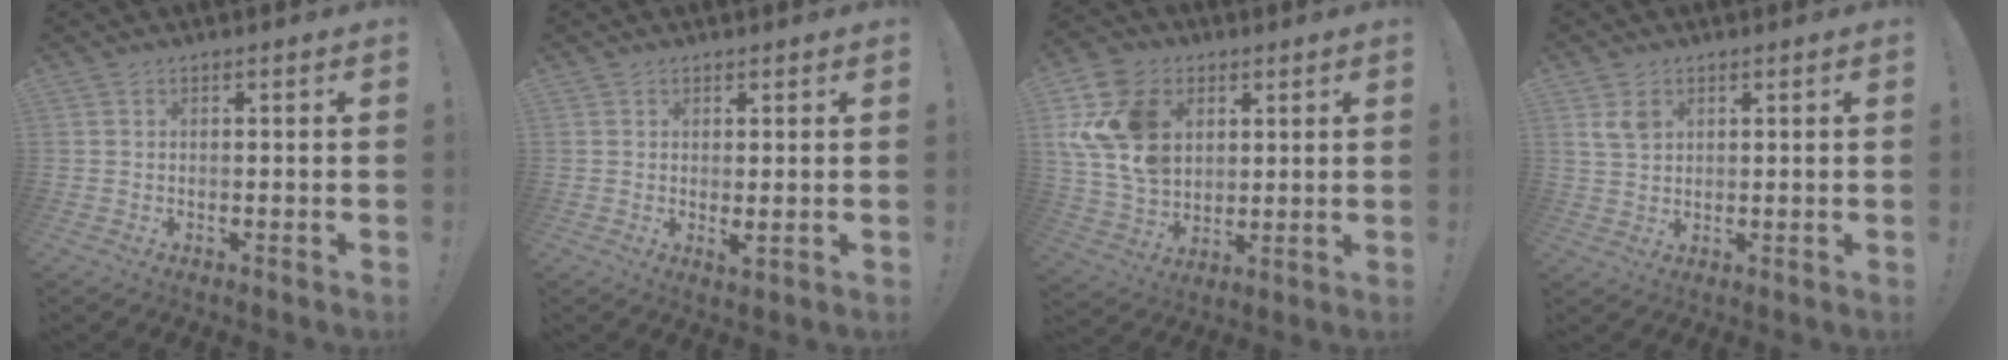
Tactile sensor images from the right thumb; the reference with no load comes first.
{"total": 2.0, "force": [0.8, 0.7, 1.7], "torque": [-0.019, -0.012, 0.016]}
{"total": 18.8, "force": [5.3, 14.3, 10.9], "torque": [-0.220, -0.018, 0.103]}
{"total": 4.4, "force": [2.2, 3.1, 2.3], "torque": [-0.040, 0.000, 0.043]}